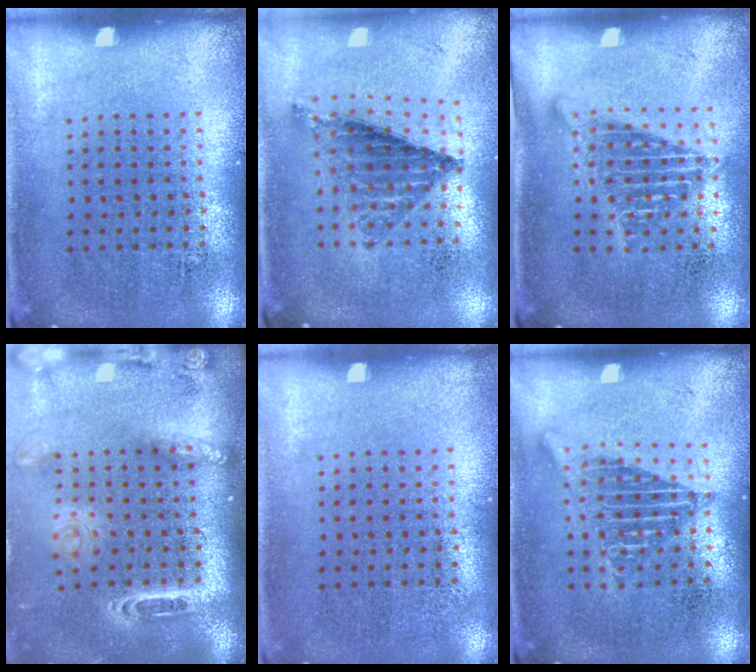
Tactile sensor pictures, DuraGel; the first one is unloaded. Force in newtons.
{"total": 0.8, "press": 0.8, "slide": 0.2}
{"total": 1.6, "press": 1.3, "slide": 0.9}
{"total": 2.5, "press": 1.8, "slide": 1.8}
{"total": 0.0}
{"total": 1.7, "press": 1.7, "slide": 0.2}